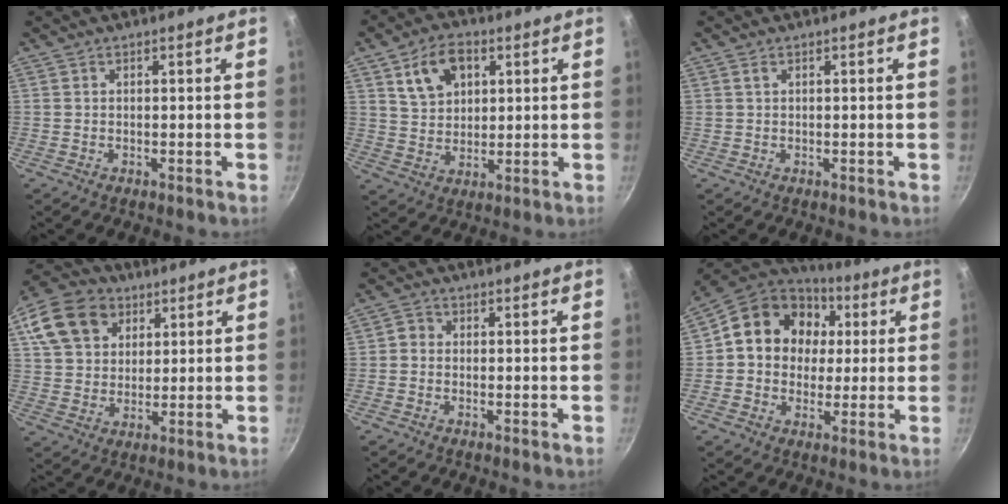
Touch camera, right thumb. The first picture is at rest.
{"total": 9.7, "force": [3.9, 6.6, 5.9], "torque": [-0.083, -0.004, 0.070]}
{"total": 0.7, "force": [0.3, 0.4, 0.4], "torque": [-0.007, 0.001, 0.007]}
{"total": 14.9, "force": [6.3, 11.2, 7.5], "torque": [-0.130, 0.014, 0.106]}
{"total": 1.7, "force": [-0.6, 1.4, 0.7], "torque": [-0.010, 0.009, -0.016]}
{"total": 16.3, "force": [2.9, 13.8, 8.2], "torque": [-0.109, 0.021, 0.033]}